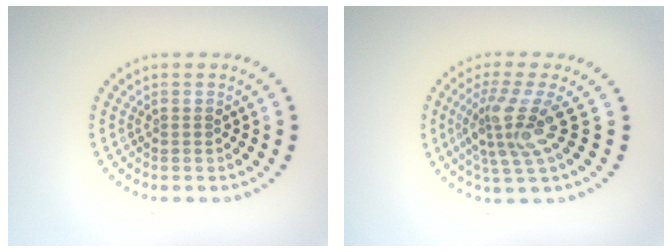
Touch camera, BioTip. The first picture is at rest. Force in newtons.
{"total": 3.9, "press": 3.0, "slide": 2.5}